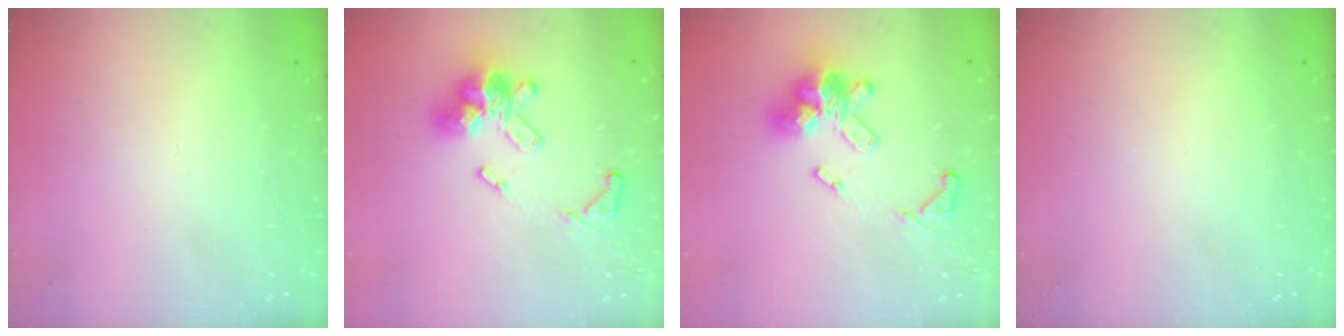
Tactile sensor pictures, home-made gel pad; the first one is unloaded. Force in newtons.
{"total": 17.1, "press": 17.0, "slide": 1.7}
{"total": 17.1, "press": 17.0, "slide": 1.7}
{"total": 0.0}